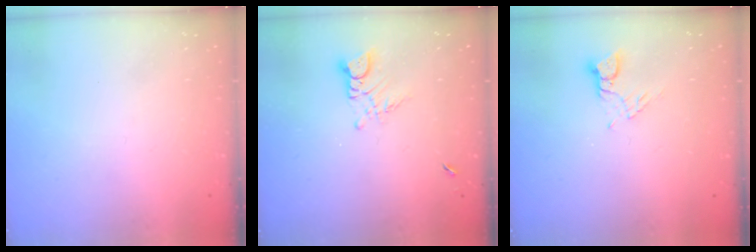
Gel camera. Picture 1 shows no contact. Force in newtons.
{"total": 2.8, "press": 2.8, "slide": 0.3}
{"total": 2.4, "press": 2.4, "slide": 0.2}